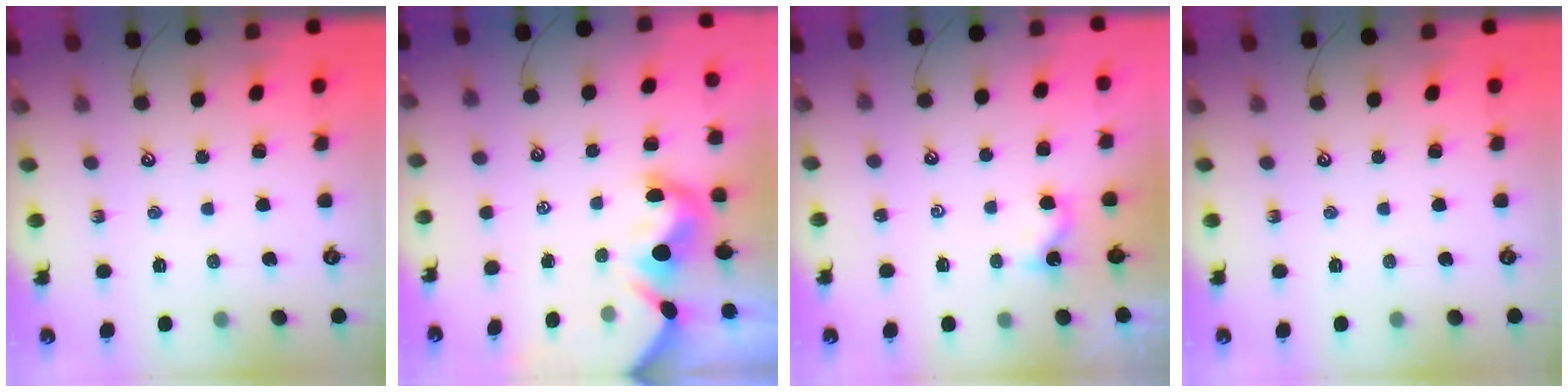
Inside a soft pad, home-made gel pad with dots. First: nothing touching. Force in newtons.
{"total": 3.5, "press": 3.3, "slide": 1.2}
{"total": 0.0}
{"total": 0.0}